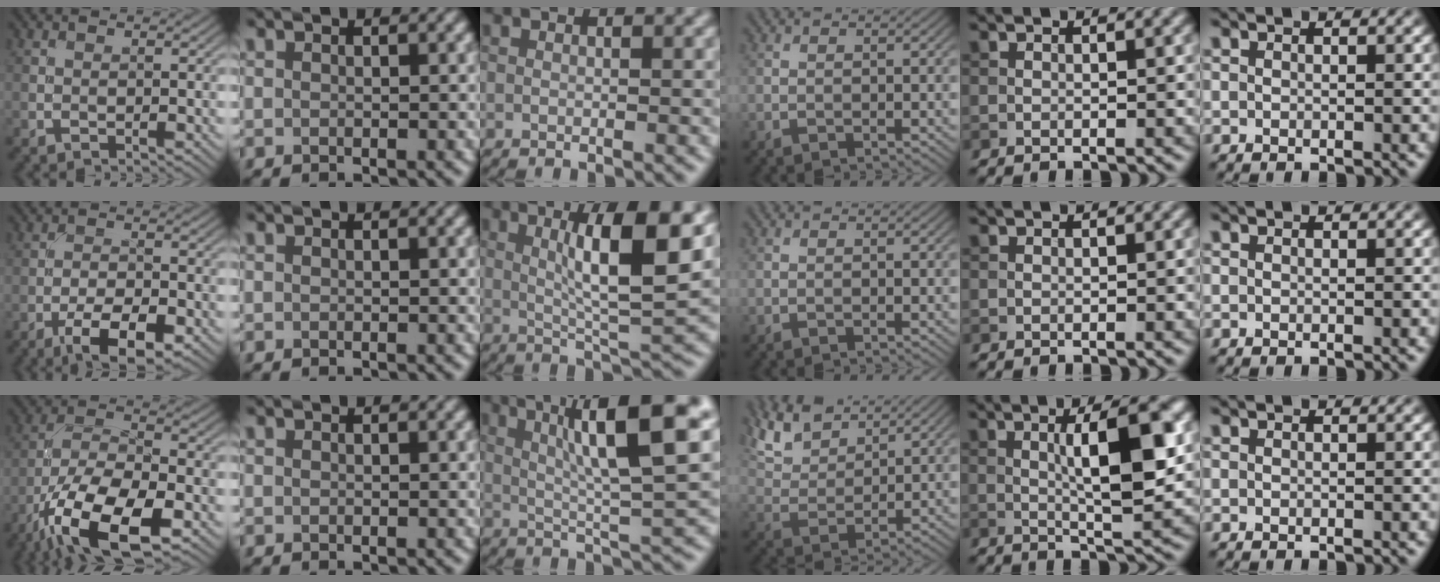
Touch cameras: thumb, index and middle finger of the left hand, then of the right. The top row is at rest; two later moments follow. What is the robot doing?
{"motion": "unscrew", "object": "medicine bottle"}